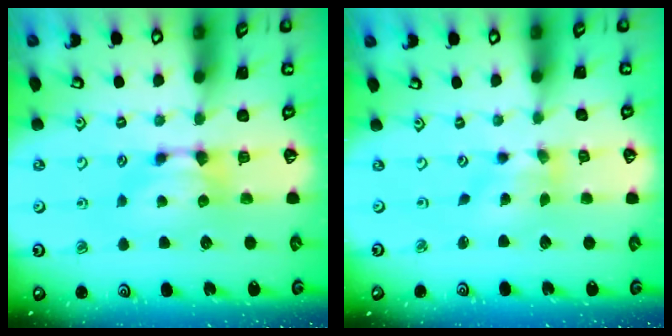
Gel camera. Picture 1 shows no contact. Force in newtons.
{"total": 1.6, "press": 0.6, "slide": 1.5}